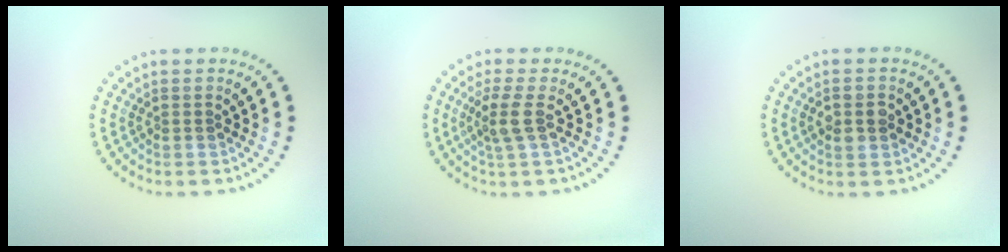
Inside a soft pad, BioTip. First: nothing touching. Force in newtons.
{"total": 2.2, "press": 1.8, "slide": 1.3}
{"total": 2.1, "press": 2.1, "slide": 0.4}